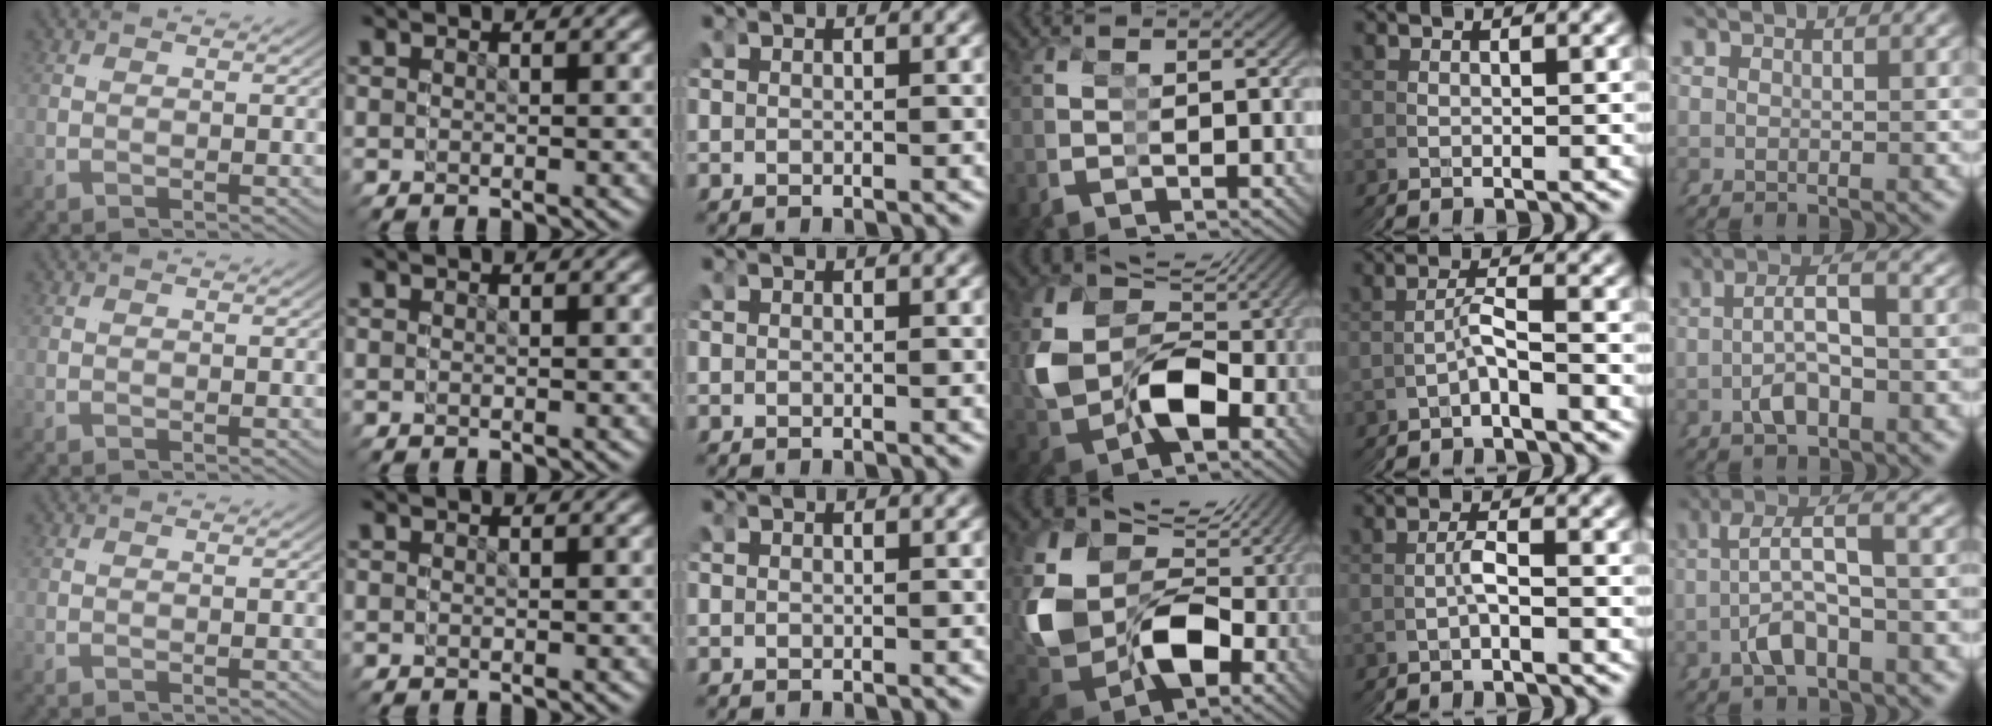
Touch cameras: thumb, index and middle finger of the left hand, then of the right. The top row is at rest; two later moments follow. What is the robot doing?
{"motion": "grasp_and_lifting", "object": "stress ball aka squeeze ball"}